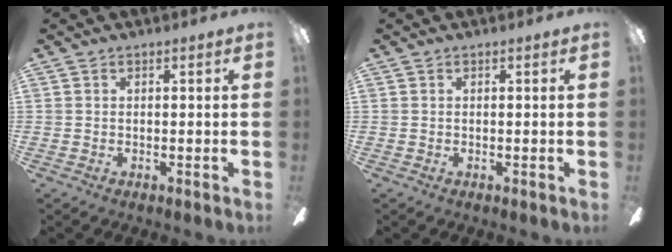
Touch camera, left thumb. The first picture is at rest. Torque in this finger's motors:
{"motor_torque": [0.00, 0.00, -0.03, 0.03, 0.00]}